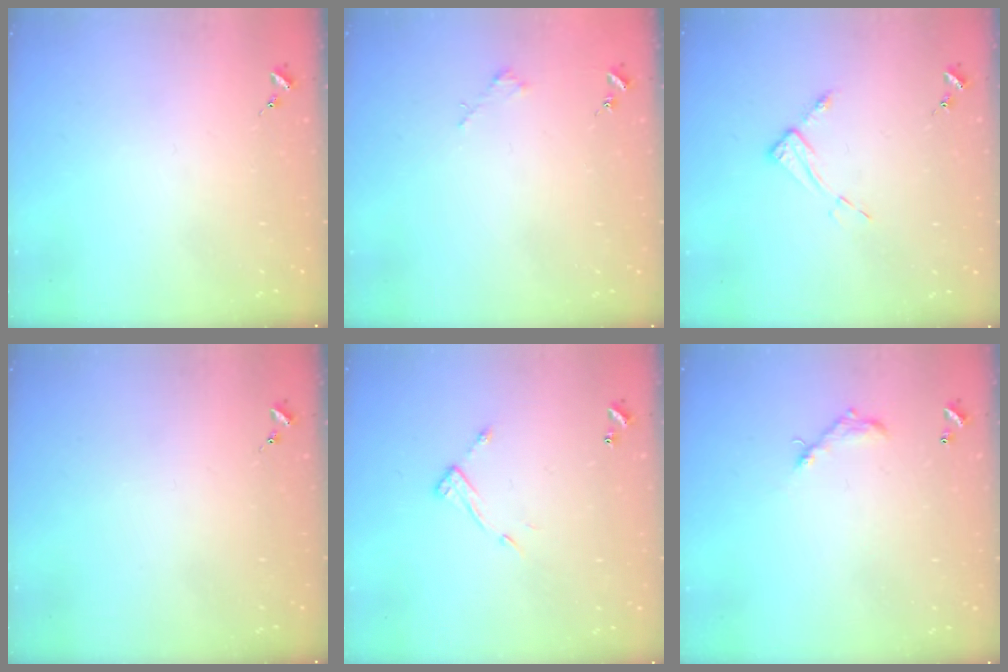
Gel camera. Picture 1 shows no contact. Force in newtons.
{"total": 1.8, "press": 1.8, "slide": 0.2}
{"total": 6.5, "press": 6.5, "slide": 0.5}
{"total": 0.0}
{"total": 7.9, "press": 7.9, "slide": 0.3}
{"total": 5.8, "press": 5.8, "slide": 0.3}